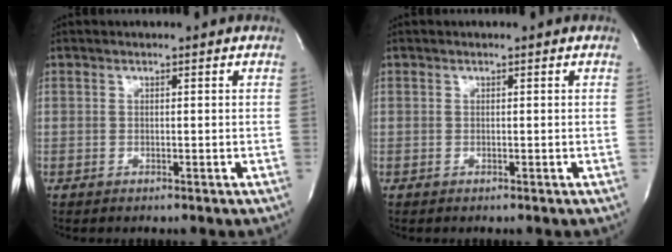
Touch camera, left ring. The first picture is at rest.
{"total": 0.0}